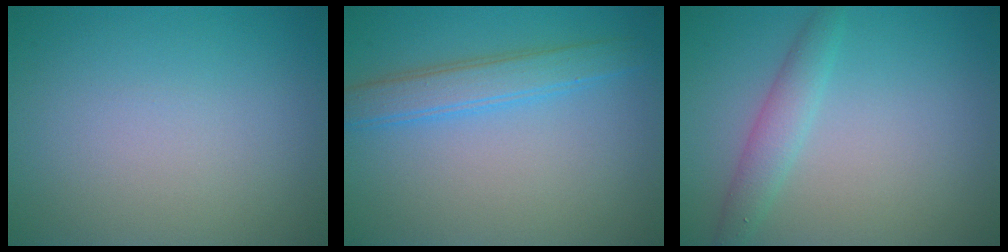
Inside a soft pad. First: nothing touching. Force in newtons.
{"total": 2.4, "press": 2.4, "slide": 0.2}
{"total": 2.3, "press": 2.3, "slide": 0.0}